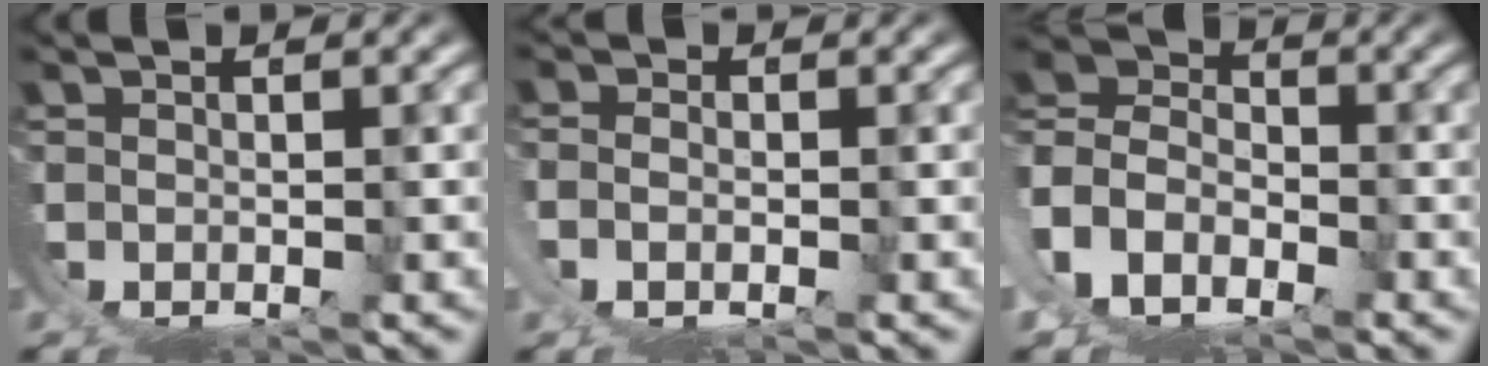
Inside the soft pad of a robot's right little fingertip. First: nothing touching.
{"total": 2.1, "force": [0.9, 1.0, 1.6], "torque": [-0.048, -0.010, 0.020]}
{"total": 10.3, "force": [3.9, 8.3, 4.8], "torque": [-0.141, -0.008, 0.050]}